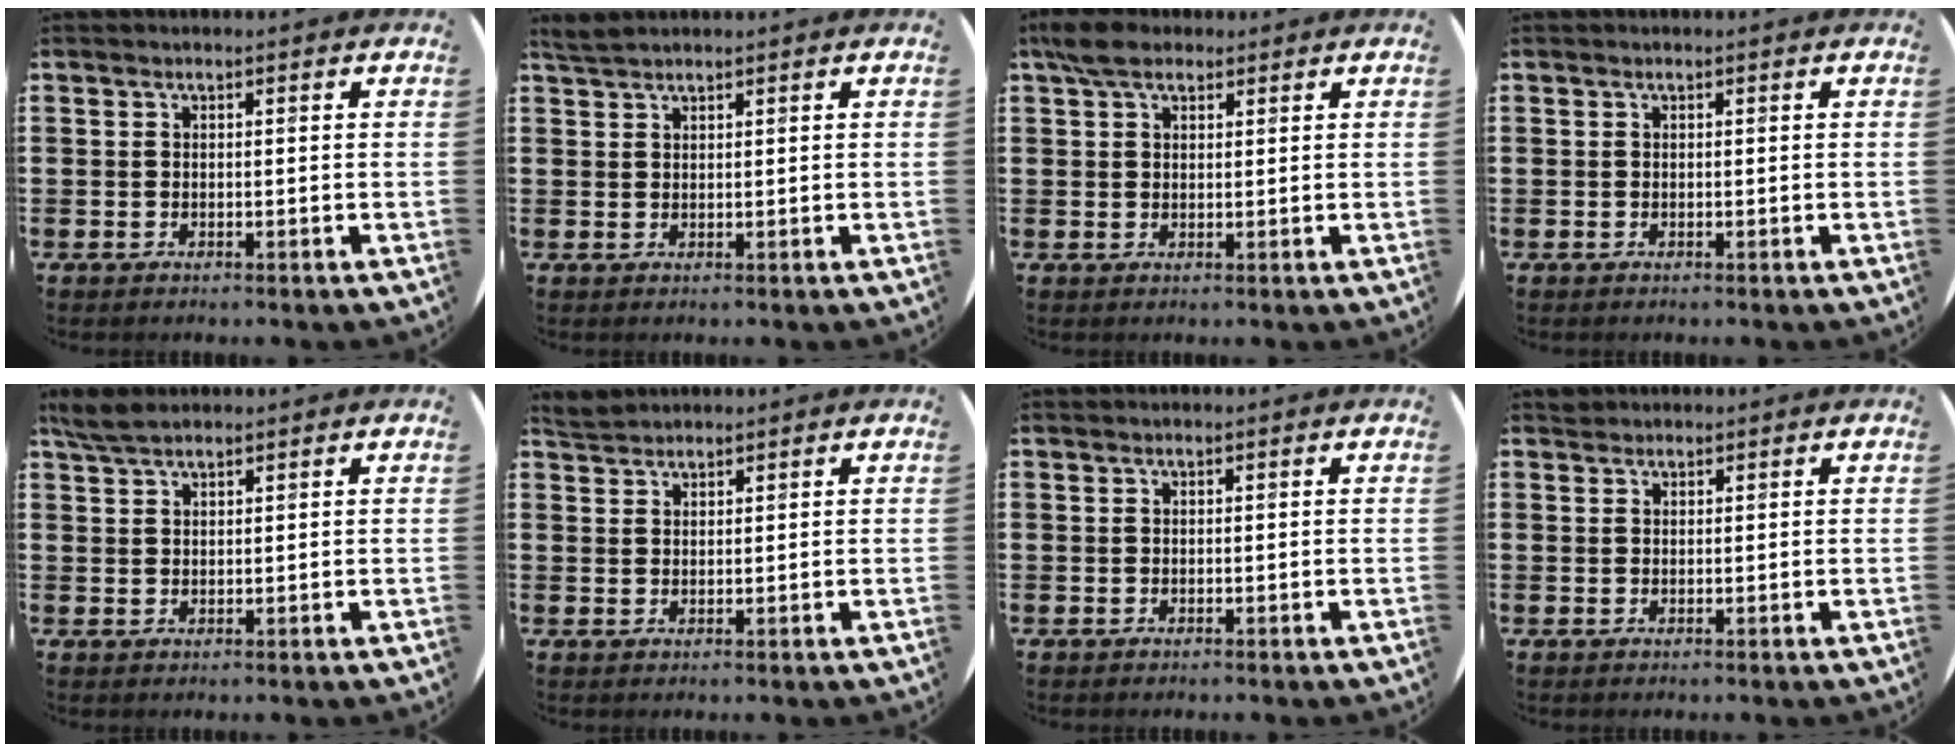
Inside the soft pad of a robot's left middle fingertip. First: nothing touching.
{"total": 1.7, "force": [1.6, 0.2, 0.4], "torque": [-0.011, 0.003, 0.030]}
{"total": 4.0, "force": [2.9, 1.8, 2.0], "torque": [-0.038, 0.006, 0.053]}
{"total": 0.0}
{"total": 3.7, "force": [3.1, 0.9, 1.7], "torque": [-0.038, 0.006, 0.059]}
{"total": 2.2, "force": [2.2, 0.5, 0.2], "torque": [0.001, 0.002, 0.041]}
{"total": 0.0}
{"total": 0.8, "force": [0.8, 0.3, -0.2], "torque": [0.002, 0.004, 0.015]}